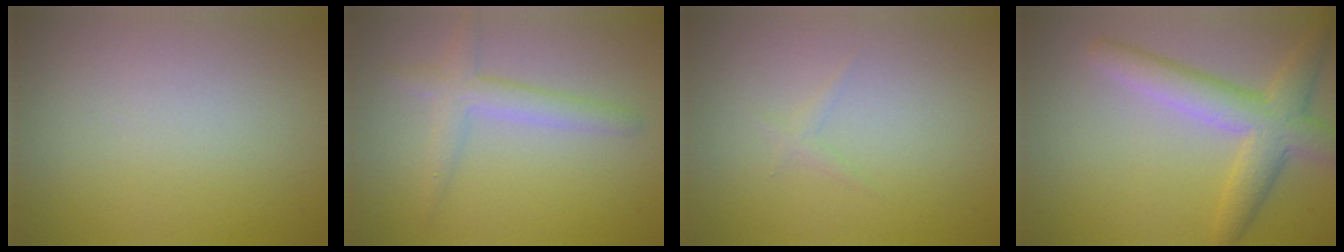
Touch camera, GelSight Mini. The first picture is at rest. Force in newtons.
{"total": 3.5, "press": 3.5, "slide": 0.0}
{"total": 0.6, "press": 0.6, "slide": 0.0}
{"total": 5.1, "press": 5.1, "slide": 0.1}